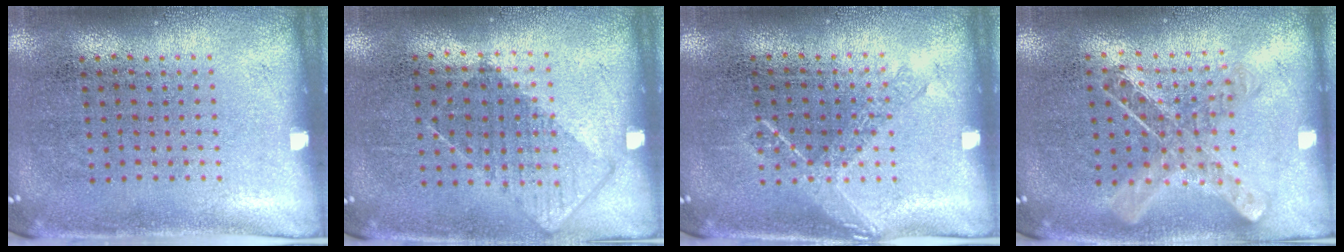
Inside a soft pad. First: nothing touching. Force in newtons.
{"total": 0.9, "press": 0.7, "slide": 0.5}
{"total": 1.0, "press": 0.9, "slide": 0.2}
{"total": 1.0, "press": 1.0, "slide": 0.1}